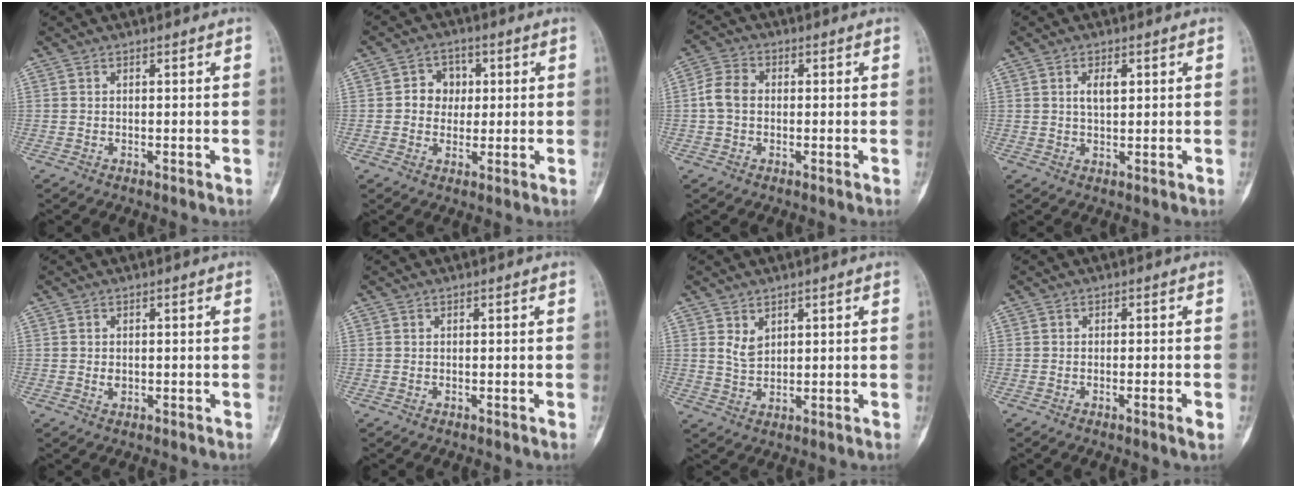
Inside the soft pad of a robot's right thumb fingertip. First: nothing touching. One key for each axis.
{"total": 5.7, "fx": 0.8, "fy": 5.0, "fz": 2.6, "tx": -0.003, "ty": 0.007, "tz": 0.007}
{"total": 5.0, "fx": -0.2, "fy": 3.9, "fz": 3.2, "tx": -0.059, "ty": 0.015, "tz": -0.011}
{"total": 3.3, "fx": 1.0, "fy": 1.6, "fz": 2.7, "tx": -0.044, "ty": -0.004, "tz": 0.018}
{"total": 1.3, "fx": 0.1, "fy": 1.0, "fz": 0.8, "tx": -0.010, "ty": 0.000, "tz": 0.004}
{"total": 0.0}
{"total": 3.1, "fx": 1.6, "fy": 1.9, "fz": 1.7, "tx": -0.021, "ty": -0.016, "tz": 0.038}
{"total": 2.2, "fx": -0.9, "fy": 0.1, "fz": 2.0, "tx": -0.038, "ty": -0.004, "tz": -0.014}